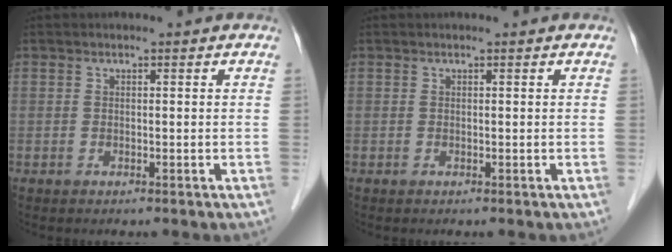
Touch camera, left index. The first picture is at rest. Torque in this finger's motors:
{"motor_torque": [0.10, -0.02, -0.02, -0.01]}